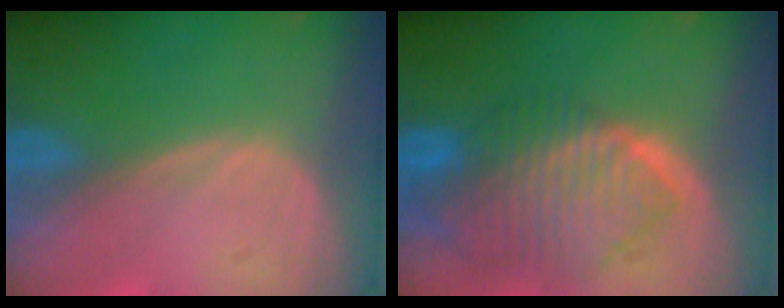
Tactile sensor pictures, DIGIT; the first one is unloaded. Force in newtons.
{"total": 9.9, "press": 8.5, "slide": 5.1}